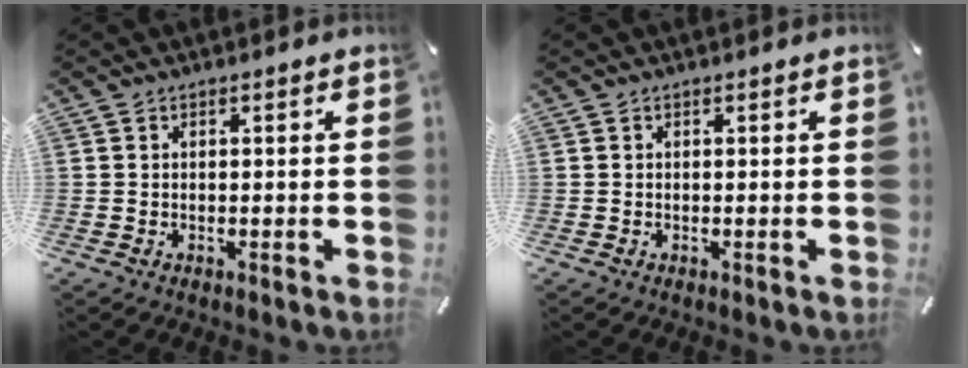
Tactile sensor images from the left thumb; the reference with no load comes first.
{"total": 0.0}